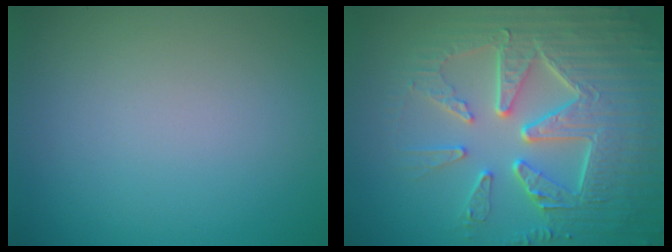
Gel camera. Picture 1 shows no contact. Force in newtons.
{"total": 9.3, "press": 6.4, "slide": 6.7}